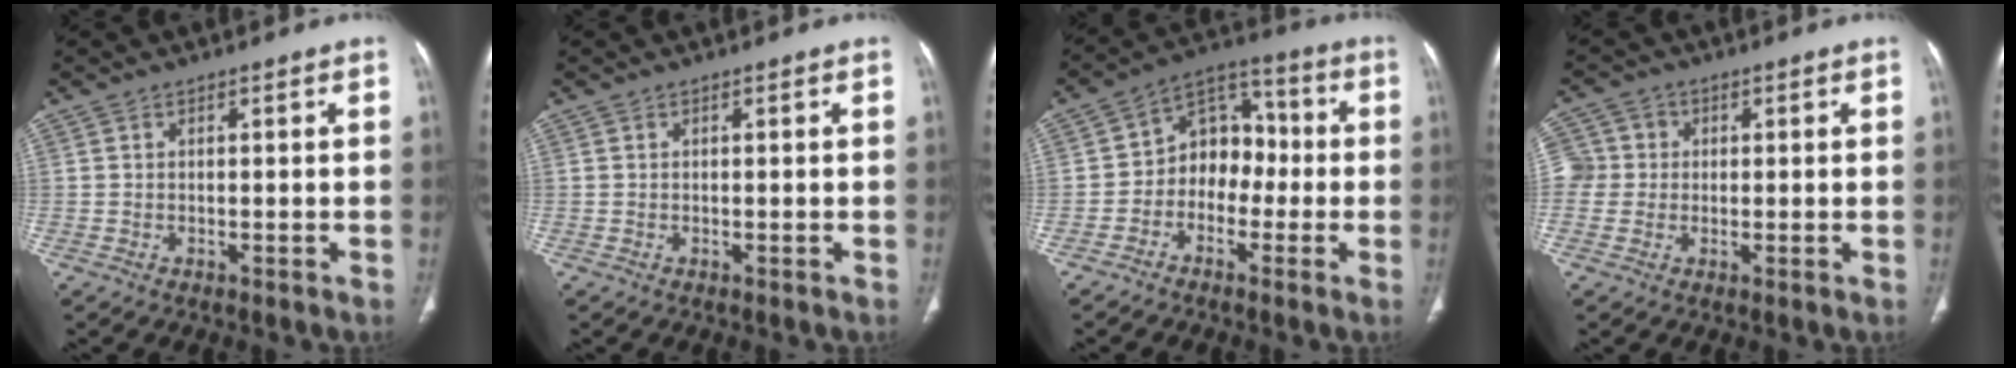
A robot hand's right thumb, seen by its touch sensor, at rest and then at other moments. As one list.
[{"total": 0.0}, {"total": 9.7, "force": [-1.9, 7.6, 5.7], "torque": [-0.046, 0.045, -0.050]}, {"total": 5.3, "force": [0.1, 5.2, 1.2], "torque": [-0.003, 0.014, -0.004]}]